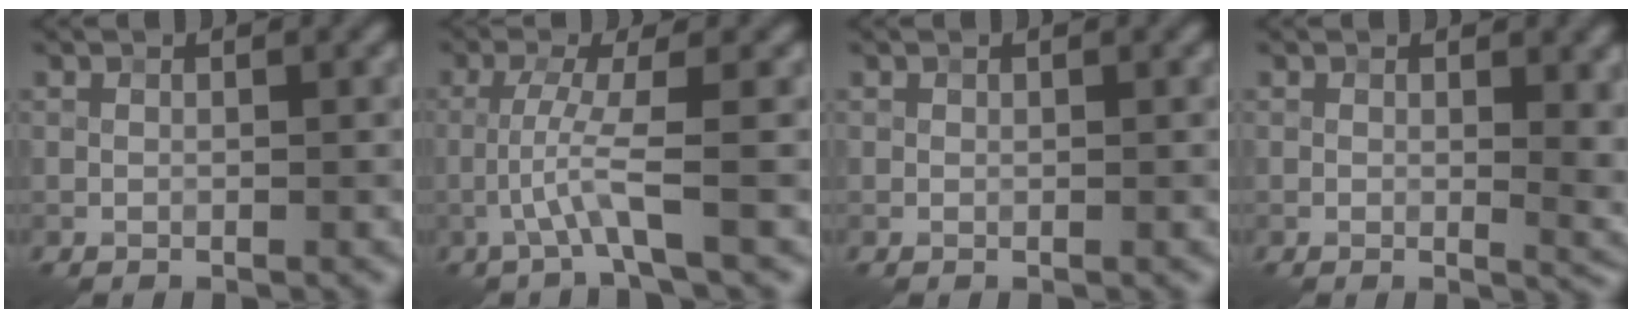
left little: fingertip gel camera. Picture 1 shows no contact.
{"total": 3.1, "force": [-1.2, -0.4, 2.8], "torque": [-0.064, 0.008, -0.028]}
{"total": 0.0}
{"total": 3.2, "force": [0.4, 1.5, 2.8], "torque": [-0.027, -0.006, 0.006]}